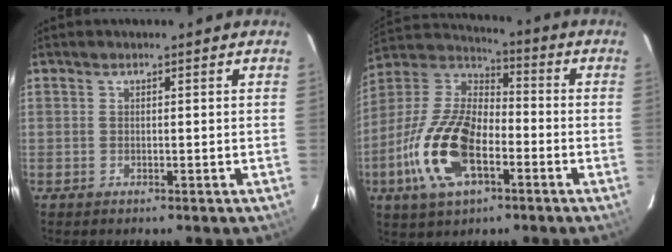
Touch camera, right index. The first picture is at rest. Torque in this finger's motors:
{"motor_torque": [1.51, -0.63, 0.45, 0.21]}